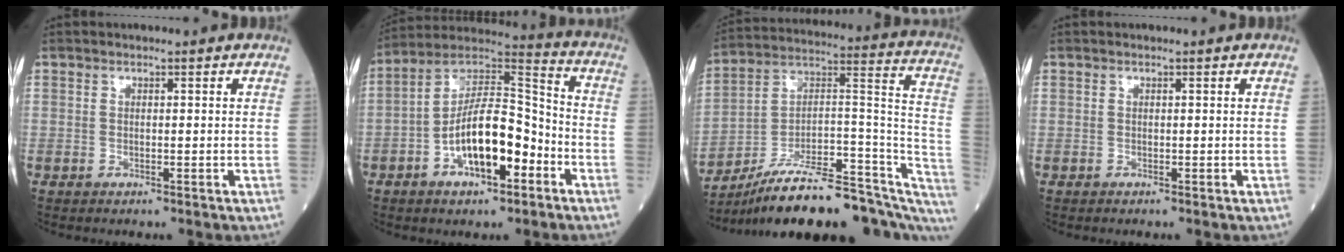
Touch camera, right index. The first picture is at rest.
{"total": 14.2, "force": [-5.2, 5.0, 12.2], "torque": [-0.229, 0.023, -0.088]}
{"total": 24.5, "force": [-18.0, 6.8, 15.1], "torque": [-0.162, 0.050, -0.264]}
{"total": 0.0}